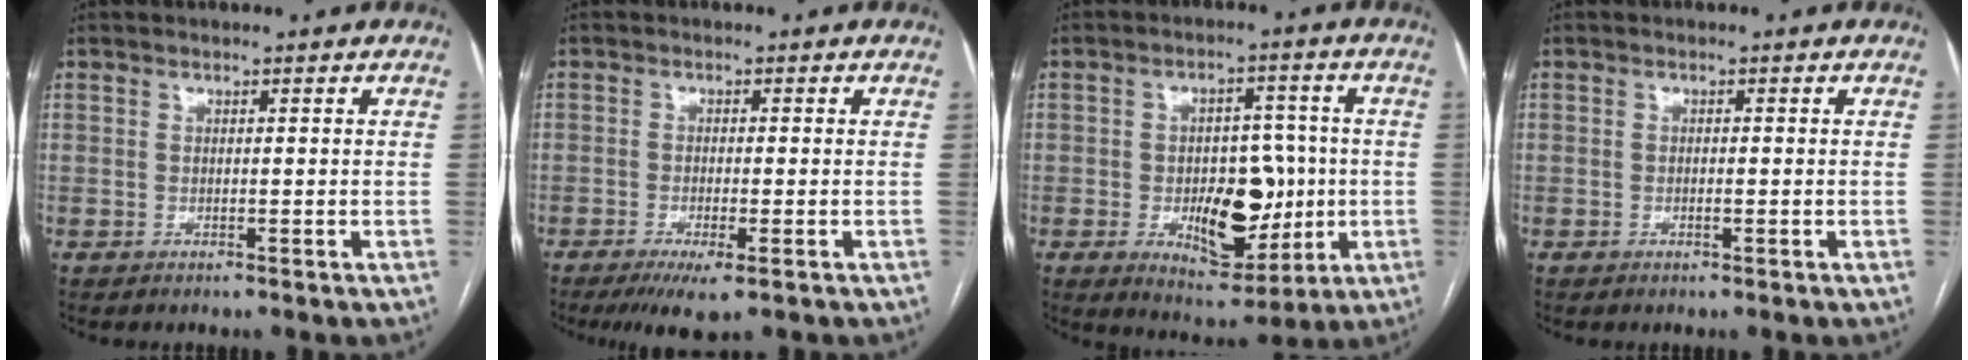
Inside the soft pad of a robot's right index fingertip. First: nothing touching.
{"total": 5.2, "force": [-3.0, 0.7, 4.2], "torque": [-0.069, -0.014, -0.047]}
{"total": 11.9, "force": [-1.9, 6.1, 10.1], "torque": [-0.148, 0.009, -0.017]}
{"total": 1.0, "force": [-0.3, 0.3, 0.9], "torque": [-0.018, -0.001, -0.004]}